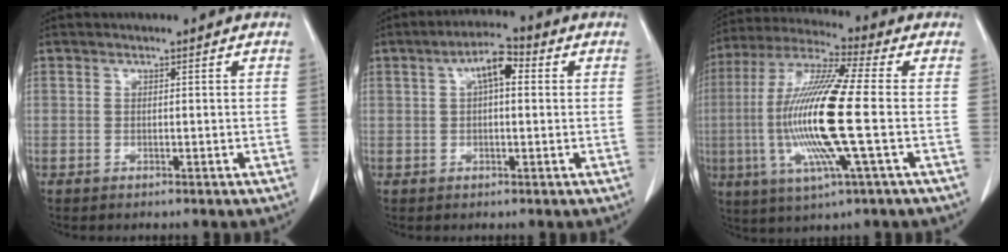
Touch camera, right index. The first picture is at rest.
{"total": 5.3, "force": [1.4, 1.8, 4.8], "torque": [-0.087, 0.022, 0.021]}
{"total": 16.8, "force": [-2.0, 0.4, 16.7], "torque": [-0.347, -0.007, -0.047]}